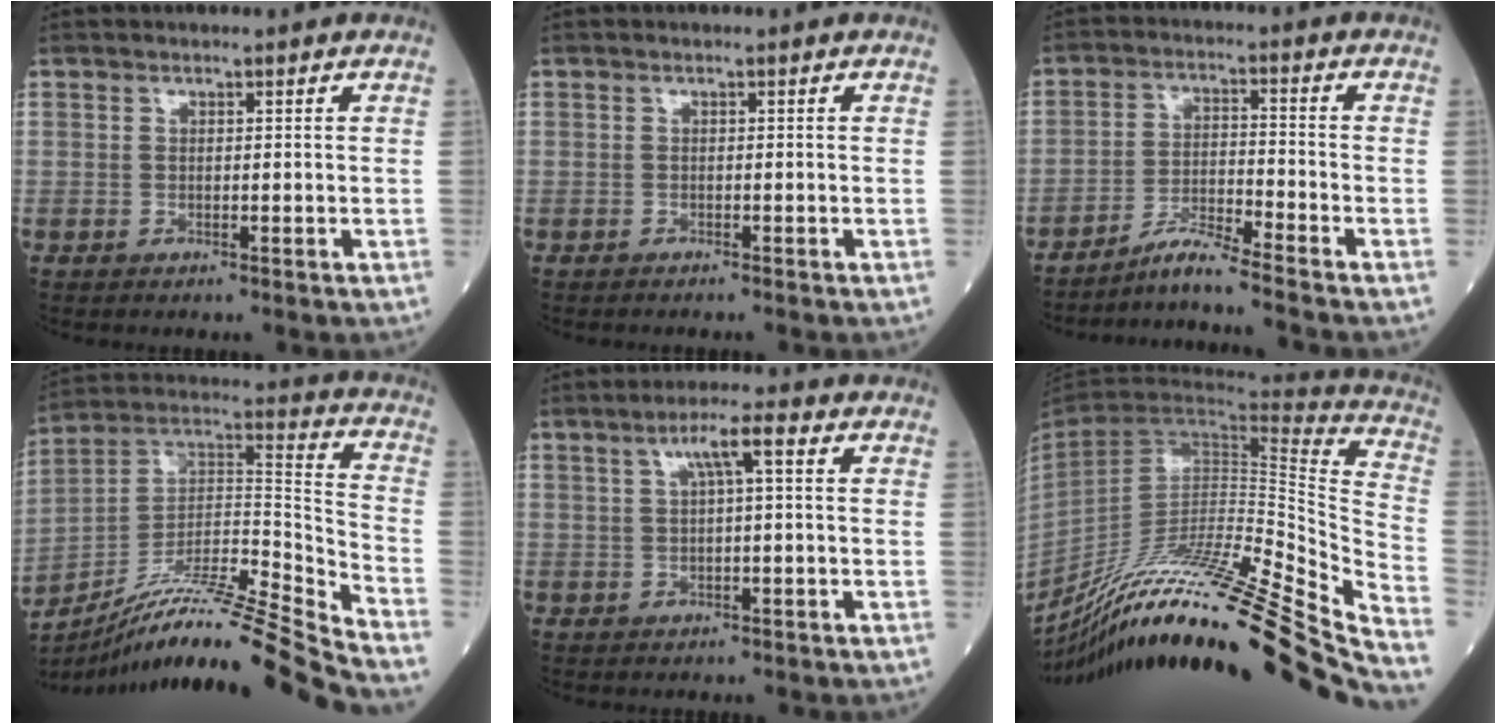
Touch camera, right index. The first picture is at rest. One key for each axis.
{"total": 1.3, "fx": -1.2, "fy": -0.1, "fz": 0.5, "tx": -0.006, "ty": 0.001, "tz": -0.016}
{"total": 6.3, "fx": -5.7, "fy": -2.1, "fz": 1.6, "tx": -0.037, "ty": -0.017, "tz": -0.105}
{"total": 22.0, "fx": -18.9, "fy": -1.8, "fz": 11.0, "tx": -0.187, "ty": 0.010, "tz": -0.329}
{"total": 4.3, "fx": 1.2, "fy": 0.2, "fz": 4.1, "tx": -0.073, "ty": 0.015, "tz": 0.022}
{"total": 37.6, "fx": -30.8, "fy": -0.3, "fz": 21.5, "tx": -0.238, "ty": -0.070, "tz": -0.472}